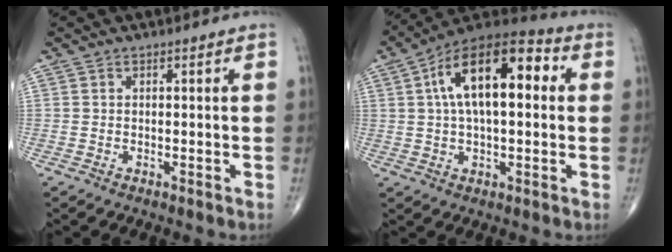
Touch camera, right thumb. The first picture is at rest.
{"total": 18.4, "force": [3.7, 8.8, 15.8], "torque": [-0.245, 0.033, 0.049]}